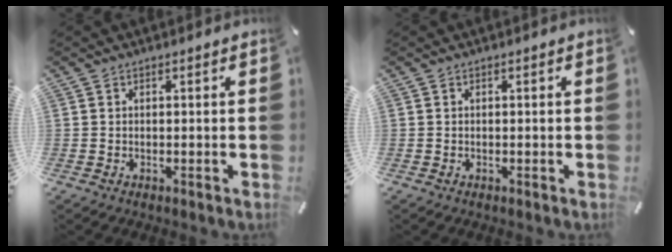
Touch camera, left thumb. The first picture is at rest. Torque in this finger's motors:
{"motor_torque": [-0.03, 0.03, -0.03, 0.02, 0.01]}